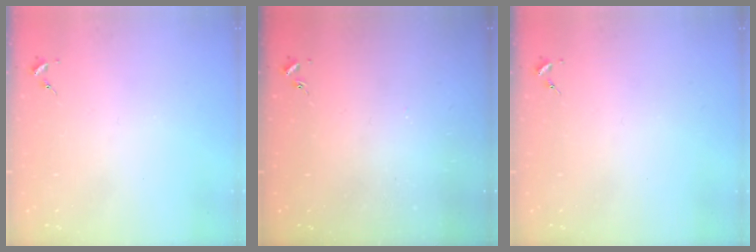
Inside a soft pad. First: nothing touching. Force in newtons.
{"total": 0.9, "press": 0.8, "slide": 0.2}
{"total": 0.0}